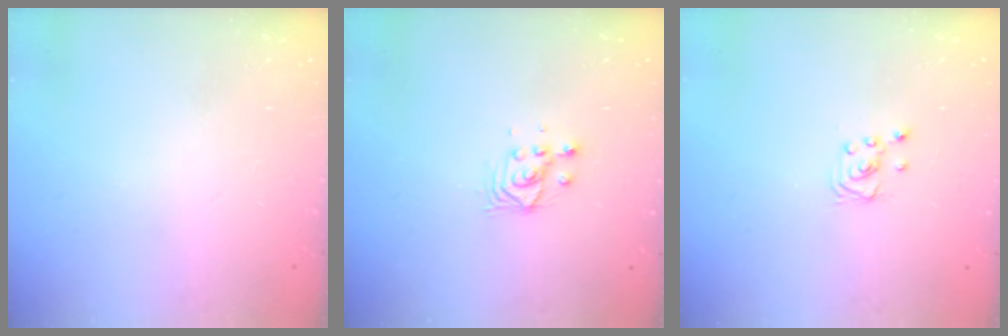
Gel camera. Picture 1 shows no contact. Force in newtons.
{"total": 3.8, "press": 3.8, "slide": 0.2}
{"total": 2.3, "press": 2.3, "slide": 0.2}